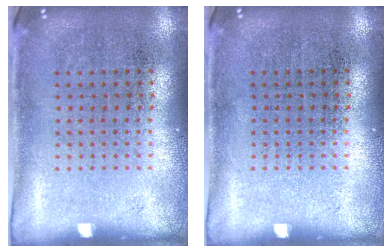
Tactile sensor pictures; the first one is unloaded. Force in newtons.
{"total": 0.0}